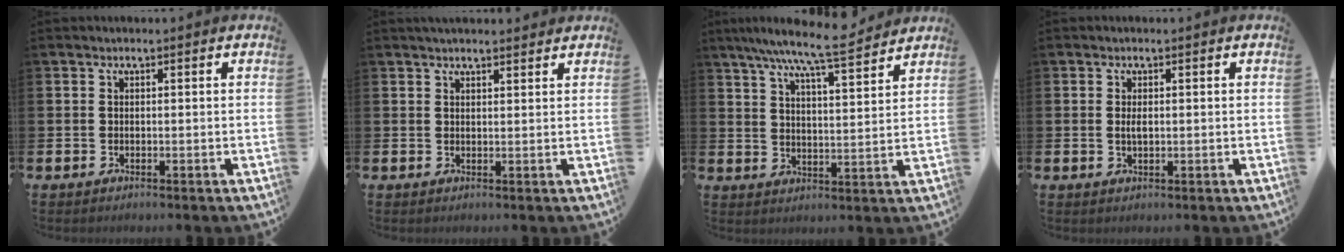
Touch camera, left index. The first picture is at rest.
{"total": 2.1, "force": [2.0, 0.3, 0.4], "torque": [-0.003, -0.008, 0.035]}
{"total": 8.4, "force": [7.6, 0.1, 3.6], "torque": [-0.082, -0.047, 0.130]}
{"total": 1.2, "force": [0.1, 0.4, 1.1], "torque": [-0.023, 0.003, -0.001]}